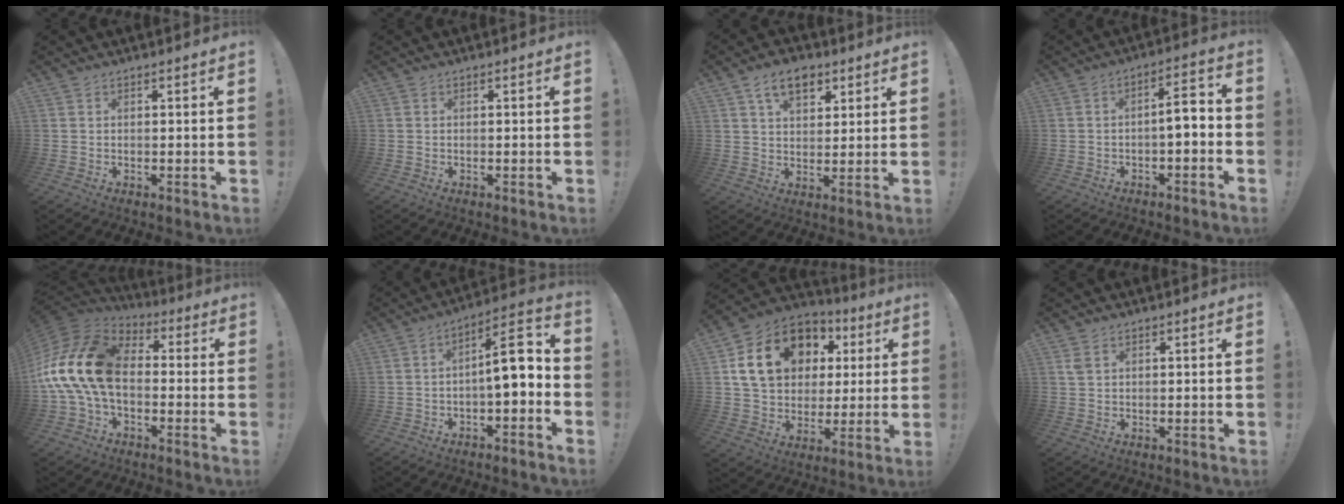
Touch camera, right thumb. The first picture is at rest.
{"total": 0.0}
{"total": 10.0, "force": [5.4, 6.2, 5.7], "torque": [-0.078, -0.015, 0.098]}
{"total": 6.0, "force": [-1.8, 1.5, 5.5], "torque": [-0.079, 0.001, -0.037]}
{"total": 20.8, "force": [-0.4, 12.9, 16.3], "torque": [-0.325, 0.028, 0.005]}
{"total": 10.4, "force": [0.1, 3.2, 9.9], "torque": [-0.135, -0.007, -0.005]}
{"total": 19.7, "force": [6.6, 14.7, 11.3], "torque": [-0.173, -0.011, 0.137]}
{"total": 1.8, "force": [1.0, 1.0, 1.1], "torque": [-0.022, 0.001, 0.019]}